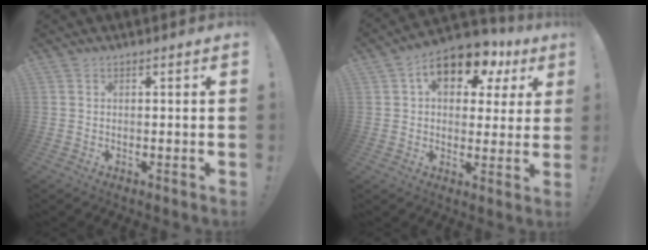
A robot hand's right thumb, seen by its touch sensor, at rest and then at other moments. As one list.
[{"total": 14.2, "force": [7.1, 8.3, 9.1], "torque": [-0.139, -0.031, 0.125]}]